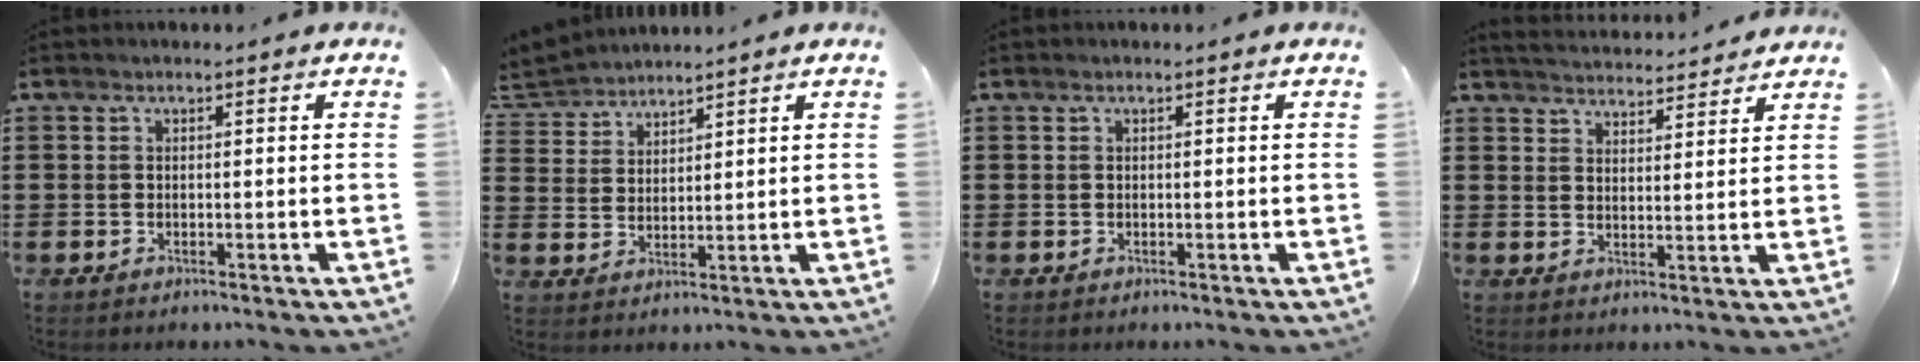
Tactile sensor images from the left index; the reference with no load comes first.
{"total": 3.8, "force": [3.5, 1.2, -0.3], "torque": [-0.013, -0.016, 0.065]}
{"total": 0.0}
{"total": 3.7, "force": [3.7, 0.1, 0.1], "torque": [-0.016, -0.021, 0.066]}